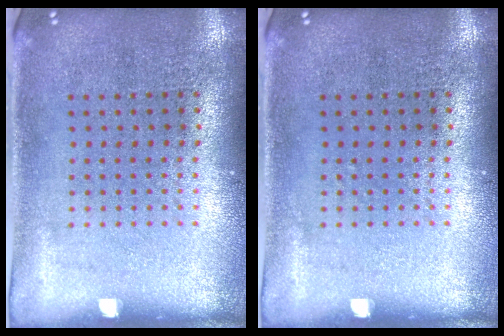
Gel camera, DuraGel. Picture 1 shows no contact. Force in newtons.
{"total": 0.0}